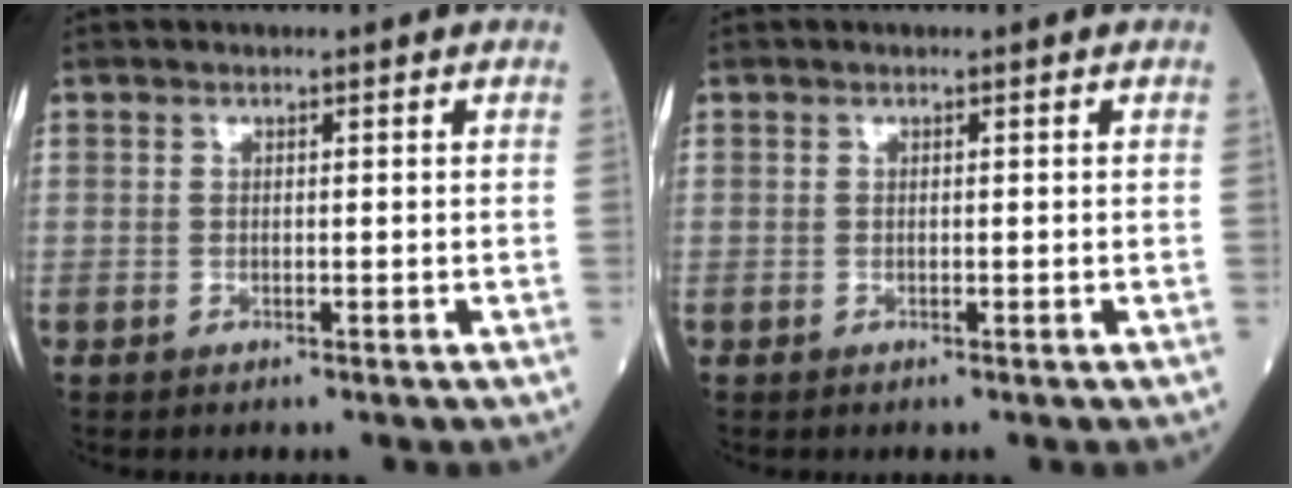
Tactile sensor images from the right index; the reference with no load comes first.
{"total": 0.0}